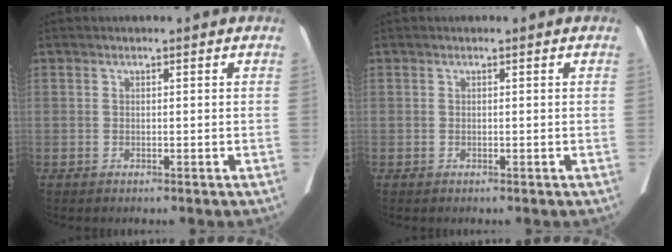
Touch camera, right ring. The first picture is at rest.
{"total": 0.0}